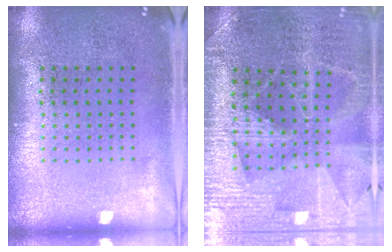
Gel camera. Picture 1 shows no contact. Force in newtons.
{"total": 3.2, "press": 3.2, "slide": 0.5}